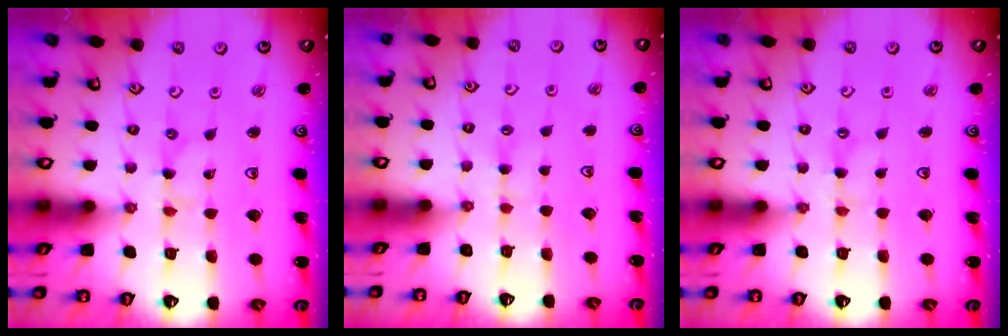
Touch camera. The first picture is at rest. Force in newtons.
{"total": 2.3, "press": 2.3, "slide": 0.4}
{"total": 0.8, "press": 0.7, "slide": 0.2}